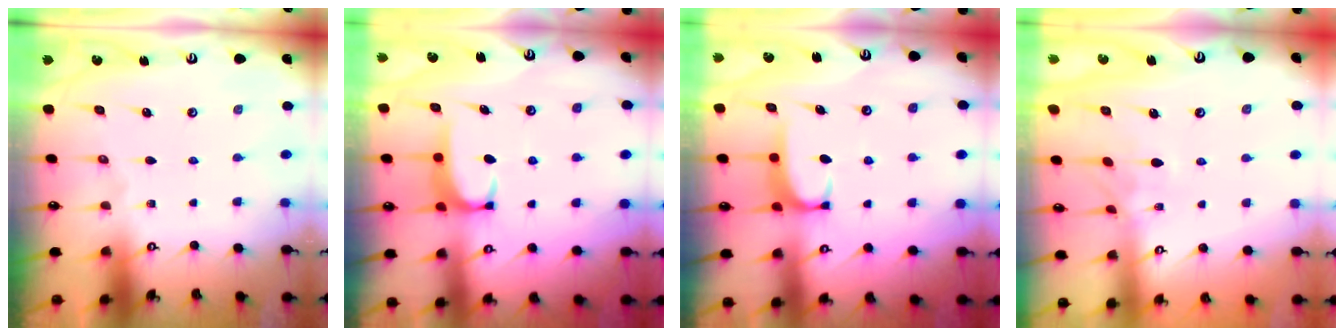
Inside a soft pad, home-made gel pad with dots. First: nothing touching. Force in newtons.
{"total": 2.0, "press": 1.9, "slide": 0.6}
{"total": 1.8, "press": 1.8, "slide": 0.5}
{"total": 3.3, "press": 3.2, "slide": 0.9}